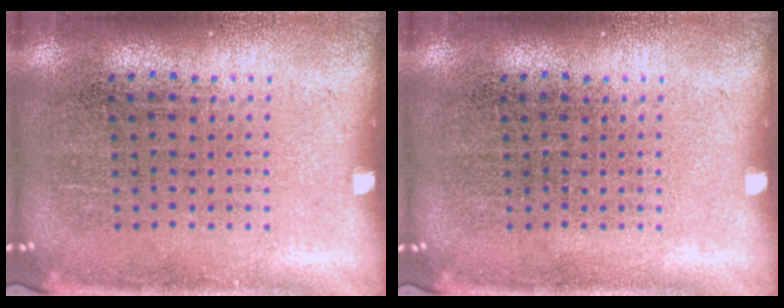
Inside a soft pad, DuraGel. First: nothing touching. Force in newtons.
{"total": 0.0}